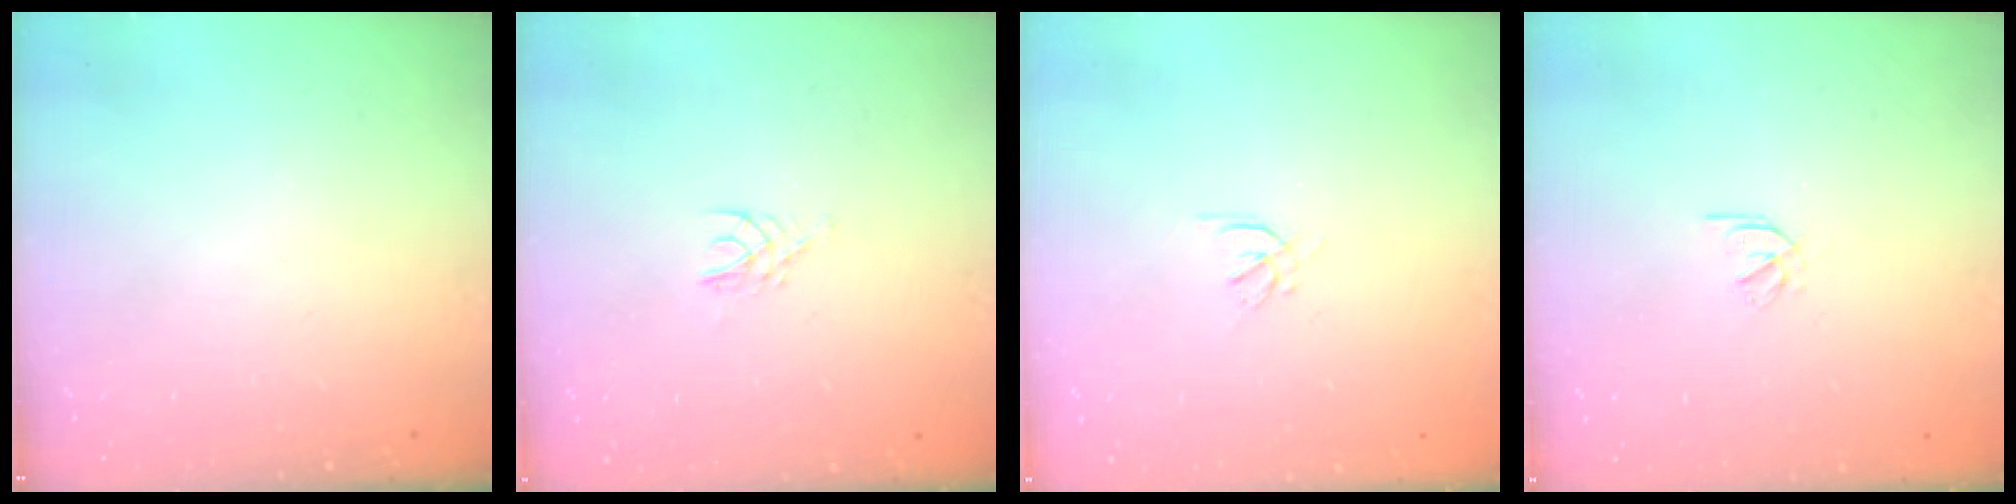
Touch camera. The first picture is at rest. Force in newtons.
{"total": 2.5, "press": 2.5, "slide": 0.2}
{"total": 1.5, "press": 1.4, "slide": 0.6}
{"total": 1.5, "press": 1.4, "slide": 0.5}